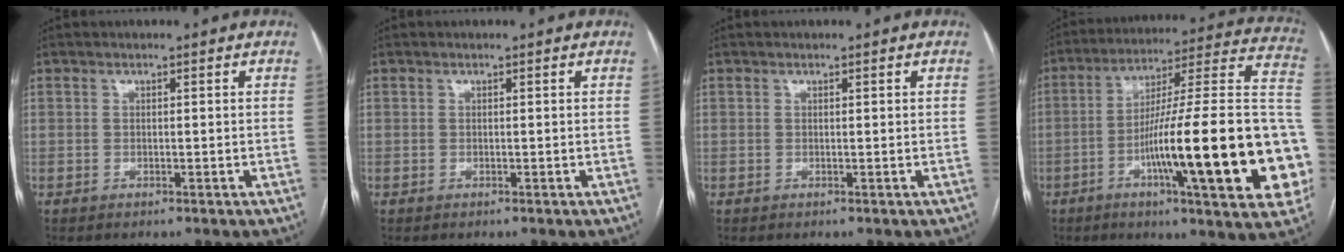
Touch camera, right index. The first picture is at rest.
{"total": 0.0}
{"total": 0.0}
{"total": 29.3, "force": [-7.3, 2.6, 28.3], "torque": [-0.327, 0.004, -0.116]}